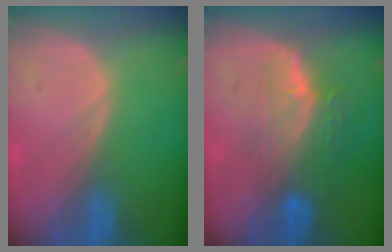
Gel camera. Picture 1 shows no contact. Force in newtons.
{"total": 7.6, "press": 6.8, "slide": 3.3}